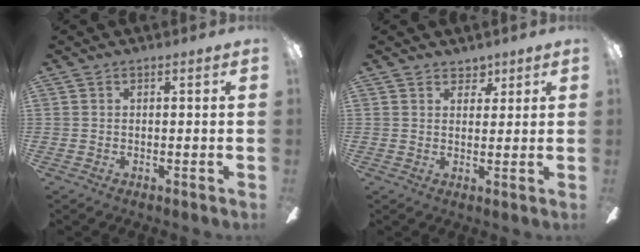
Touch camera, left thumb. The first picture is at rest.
{"total": 3.6, "force": [2.7, 2.2, 0.8], "torque": [-0.001, -0.011, 0.045]}